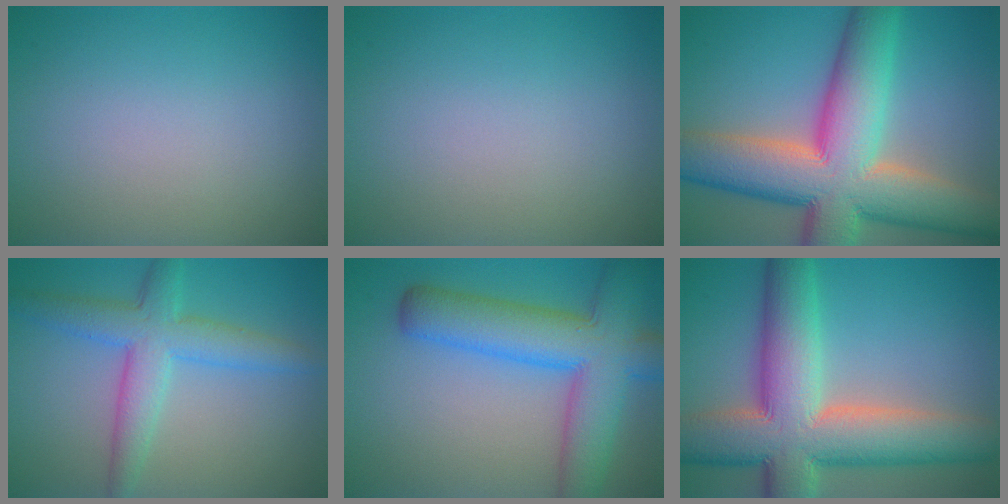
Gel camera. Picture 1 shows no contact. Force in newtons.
{"total": 0.0}
{"total": 14.5, "press": 14.5, "slide": 1.0}
{"total": 5.3, "press": 5.3, "slide": 0.0}
{"total": 9.7, "press": 9.7, "slide": 0.3}
{"total": 13.0, "press": 12.9, "slide": 0.8}